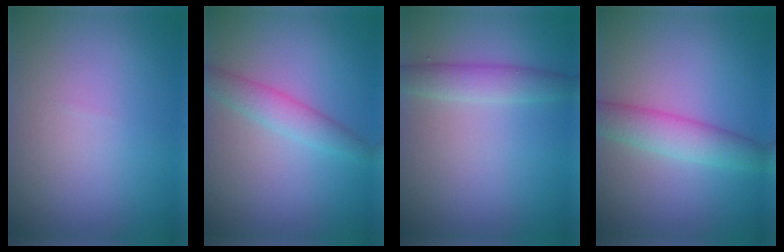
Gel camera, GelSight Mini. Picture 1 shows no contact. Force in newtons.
{"total": 2.7, "press": 2.7, "slide": 0.0}
{"total": 2.5, "press": 2.5, "slide": 0.2}
{"total": 3.9, "press": 3.9, "slide": 0.1}